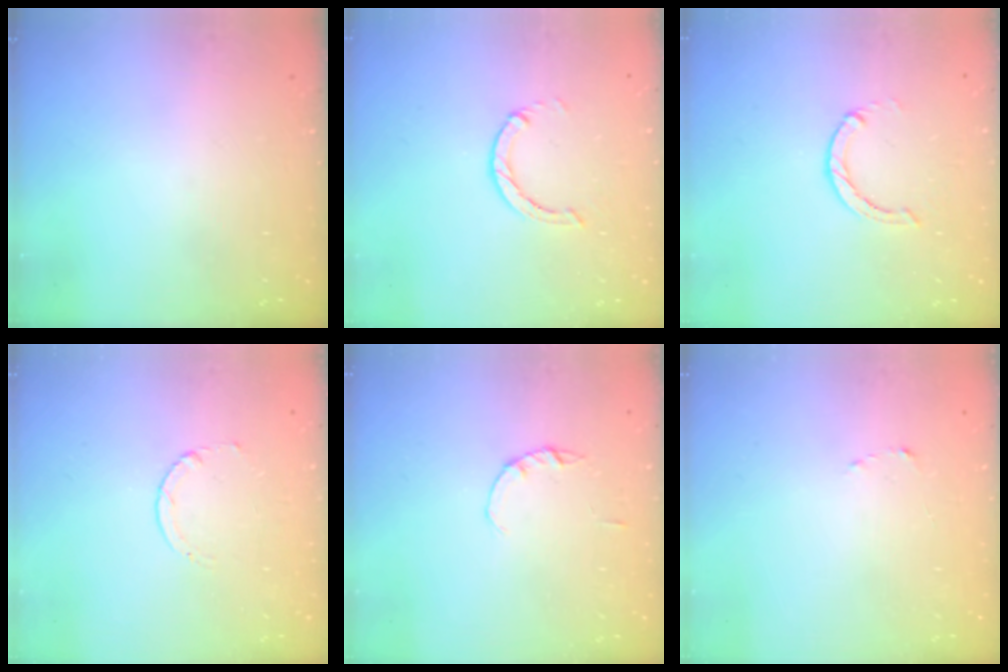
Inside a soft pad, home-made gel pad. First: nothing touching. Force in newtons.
{"total": 1.0, "press": 0.9, "slide": 0.3}
{"total": 0.0}
{"total": 1.7, "press": 1.7, "slide": 0.2}
{"total": 1.4, "press": 1.3, "slide": 0.3}
{"total": 1.5, "press": 1.5, "slide": 0.2}